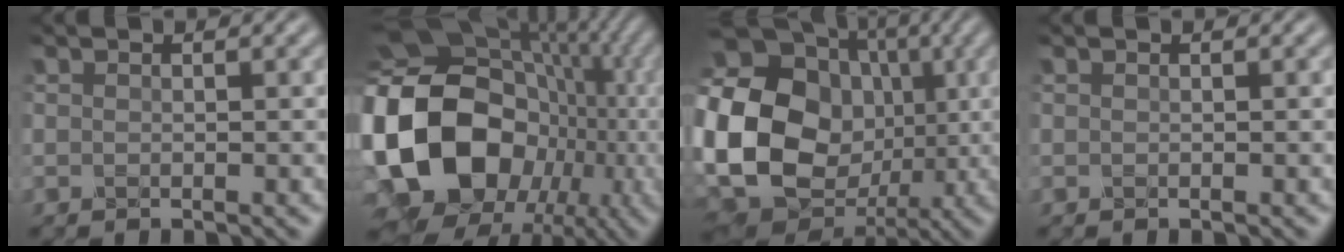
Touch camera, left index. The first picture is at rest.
{"total": 20.2, "force": [-3.8, 16.2, 11.4], "torque": [-0.246, 0.006, -0.076]}
{"total": 24.1, "force": [-0.5, 21.0, 11.7], "torque": [-0.276, 0.004, -0.050]}
{"total": 0.0}